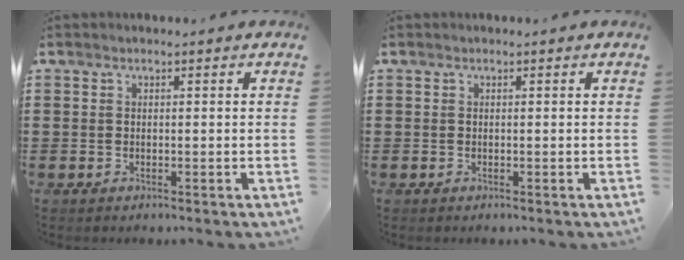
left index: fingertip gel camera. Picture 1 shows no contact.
{"total": 0.0}